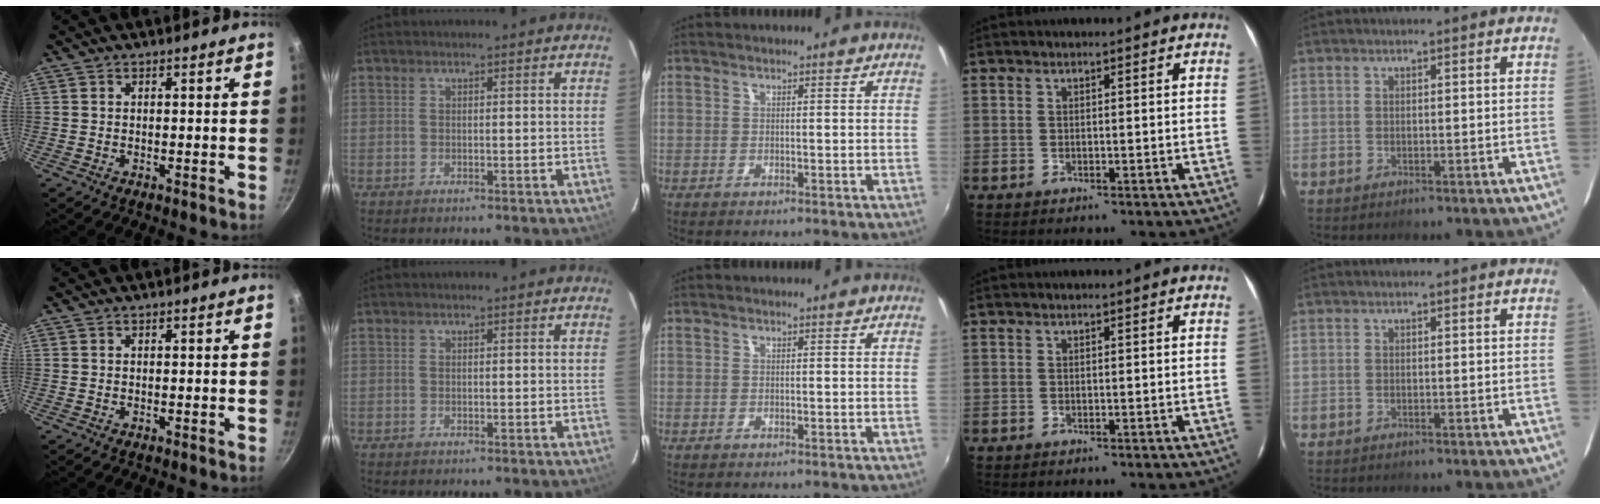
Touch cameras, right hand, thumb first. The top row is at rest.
{}